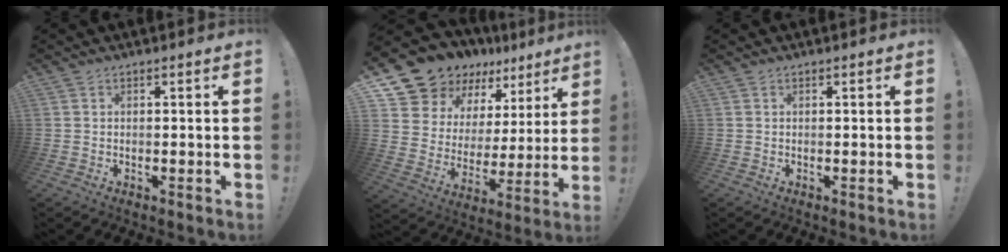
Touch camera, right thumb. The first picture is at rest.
{"total": 14.6, "force": [13.0, 6.3, 2.1], "torque": [-0.055, -0.114, 0.250]}
{"total": 0.0}